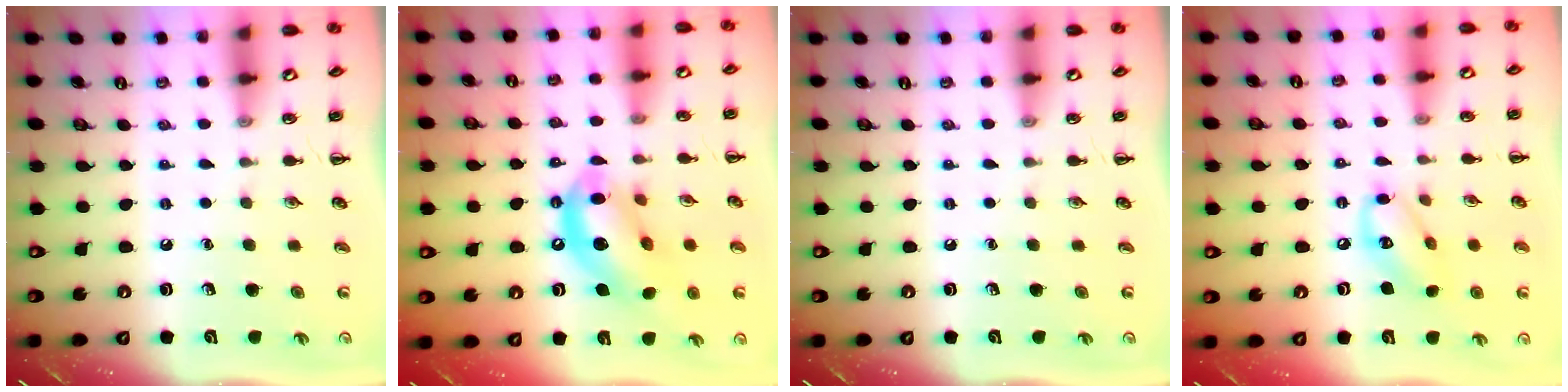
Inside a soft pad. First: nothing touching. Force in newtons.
{"total": 13.7, "press": 13.3, "slide": 3.6}
{"total": 0.0}
{"total": 10.6, "press": 10.5, "slide": 1.8}